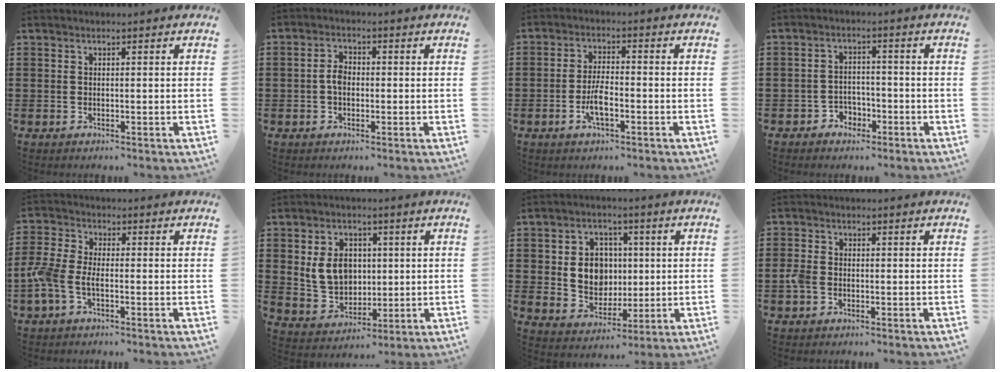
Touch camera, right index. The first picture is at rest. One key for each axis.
{"total": 2.7, "fx": -0.5, "fy": 1.7, "fz": 2.0, "tx": -0.046, "ty": 0.001, "tz": -0.011}
{"total": 4.8, "fx": -1.9, "fy": 1.5, "fz": 4.2, "tx": -0.091, "ty": -0.001, "tz": -0.039}
{"total": 2.9, "fx": -2.0, "fy": 2.0, "fz": 0.6, "tx": -0.019, "ty": 0.006, "tz": -0.045}
{"total": 4.5, "fx": -1.9, "fy": 1.8, "fz": 3.6, "tx": -0.104, "ty": -0.009, "tz": -0.046}
{"total": 7.7, "fx": 1.4, "fy": 6.2, "fz": 4.3, "tx": -0.094, "ty": 0.011, "tz": 0.022}
{"total": 6.9, "fx": 0.9, "fy": 6.1, "fz": 3.2, "tx": -0.069, "ty": 0.015, "tz": 0.013}
{"total": 2.8, "fx": -0.9, "fy": 1.8, "fz": 1.9, "tx": -0.058, "ty": -0.005, "tz": -0.023}